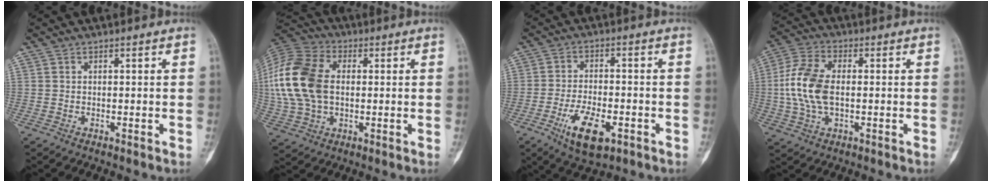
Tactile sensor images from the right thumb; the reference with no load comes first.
{"total": 19.7, "force": [1.3, 13.1, 14.6], "torque": [-0.326, 0.011, 0.025]}
{"total": 9.9, "force": [-4.3, 4.5, 7.7], "torque": [-0.134, 0.010, -0.068]}
{"total": 11.8, "force": [-0.2, 6.8, 9.7], "torque": [-0.210, 0.013, -0.006]}